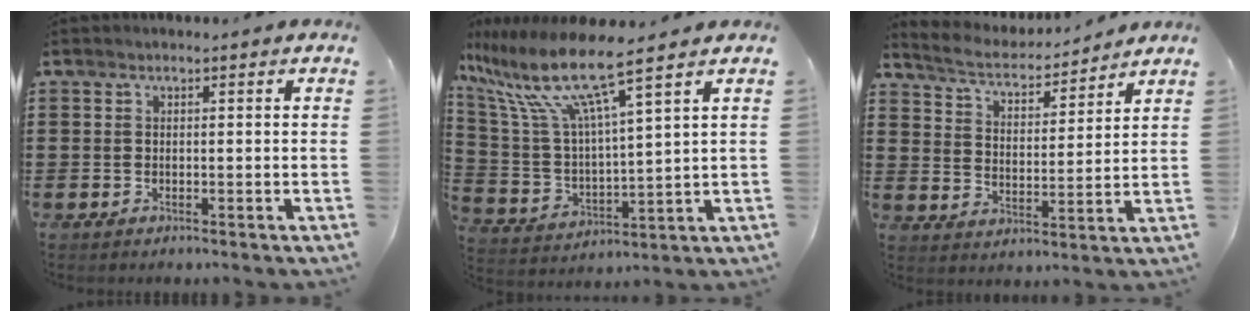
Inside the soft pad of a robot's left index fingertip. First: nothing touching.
{"total": 11.3, "force": [8.1, 1.1, 7.8], "torque": [-0.189, -0.051, 0.131]}
{"total": 4.3, "force": [4.2, 0.5, 1.0], "torque": [-0.043, -0.034, 0.067]}